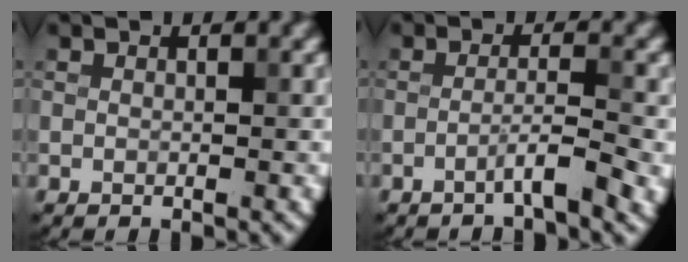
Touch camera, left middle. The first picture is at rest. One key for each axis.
{"total": 2.8, "fx": -1.5, "fy": 0.2, "fz": 2.4, "tx": -0.037, "ty": 0.011, "tz": -0.033}